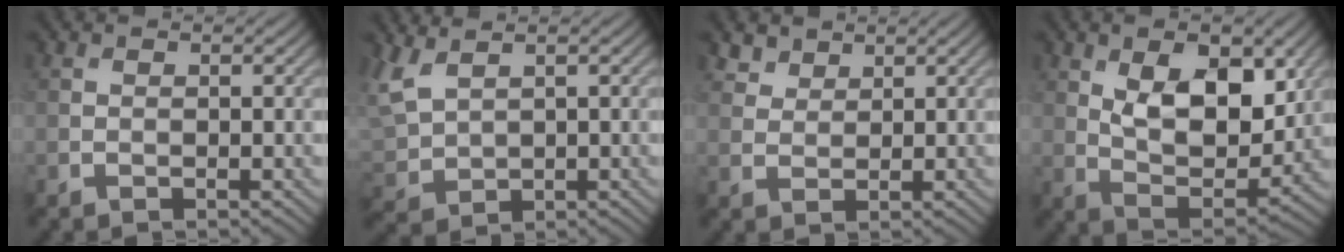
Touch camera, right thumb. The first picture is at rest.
{"total": 5.1, "force": [2.9, 2.6, 3.2], "torque": [-0.104, 0.001, 0.061]}
{"total": 2.4, "force": [1.9, 1.3, 0.5], "torque": [-0.015, 0.000, 0.045]}
{"total": 11.0, "force": [3.7, 5.8, 8.7], "torque": [-0.160, -0.016, 0.066]}